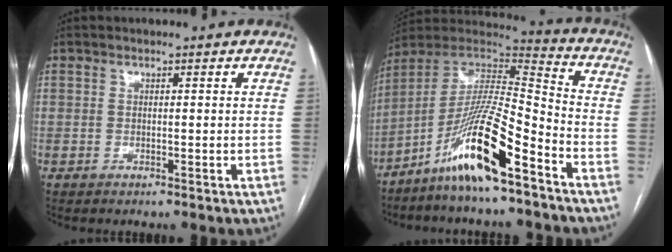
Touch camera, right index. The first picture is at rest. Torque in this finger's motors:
{"motor_torque": [1.54, -0.61, 1.05, 0.21]}